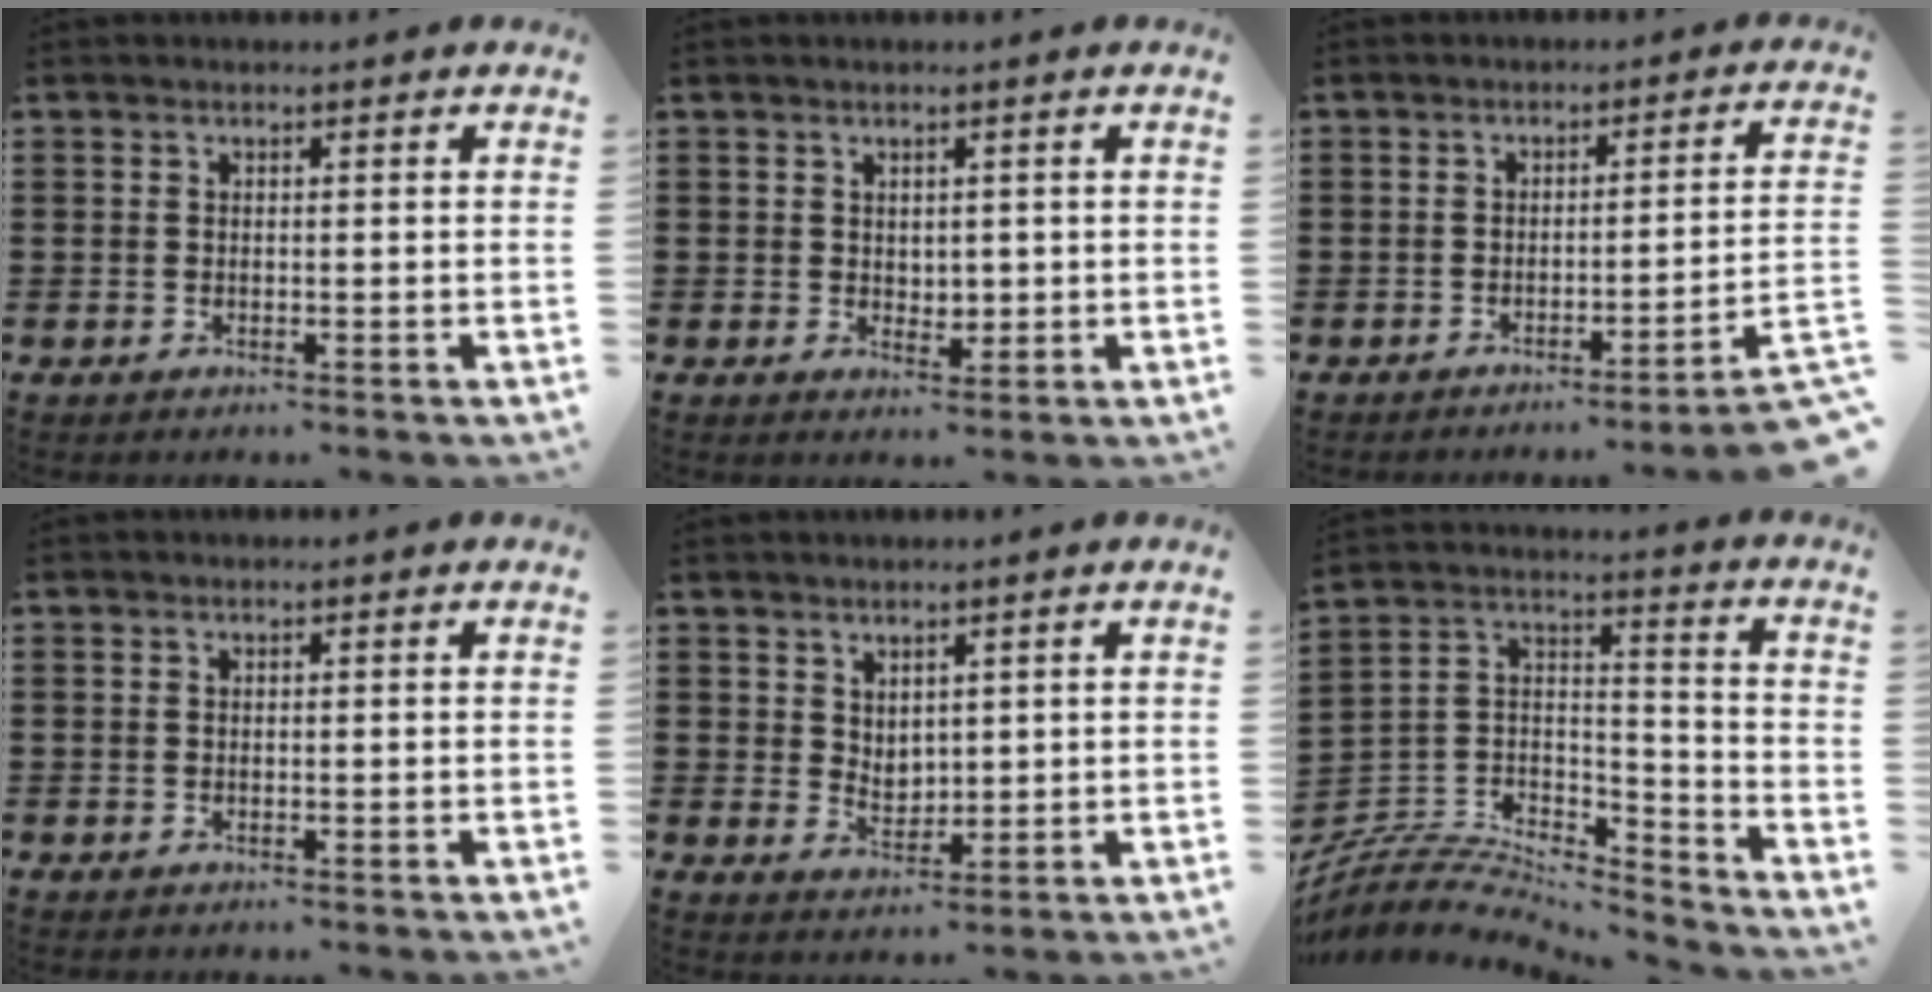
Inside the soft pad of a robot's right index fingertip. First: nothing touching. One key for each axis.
{"total": 1.9, "fx": 1.1, "fy": 1.6, "fz": 0.4, "tx": -0.006, "ty": 0.005, "tz": 0.018}
{"total": 3.7, "fx": -2.7, "fy": -0.6, "fz": 2.5, "tx": -0.045, "ty": -0.016, "tz": -0.055}
{"total": 0.0}
{"total": 2.8, "fx": 2.2, "fy": 1.6, "fz": 0.4, "tx": -0.014, "ty": 0.002, "tz": 0.043}
{"total": 7.1, "fx": -6.6, "fy": 2.0, "fz": 1.7, "tx": -0.050, "ty": 0.003, "tz": -0.137}